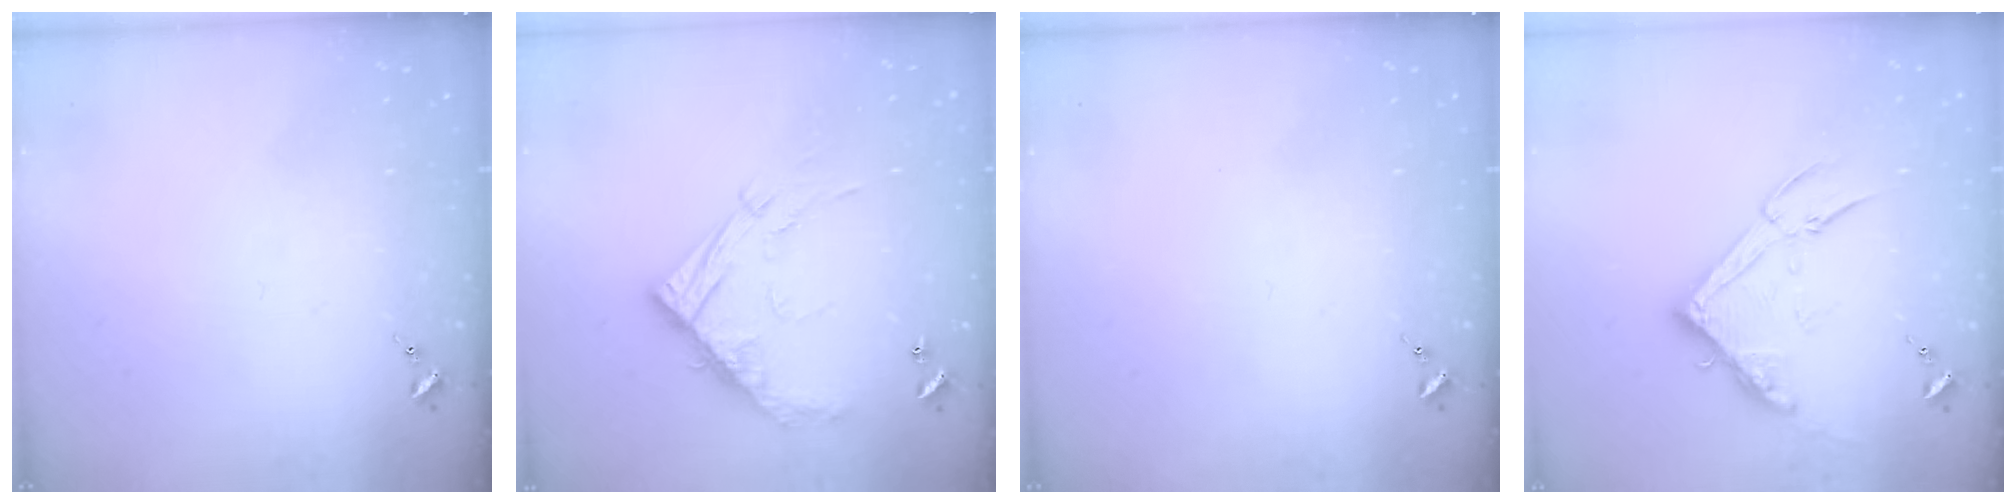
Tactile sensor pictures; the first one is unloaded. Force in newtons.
{"total": 16.5, "press": 16.5, "slide": 1.5}
{"total": 0.0}
{"total": 15.6, "press": 15.6, "slide": 0.6}